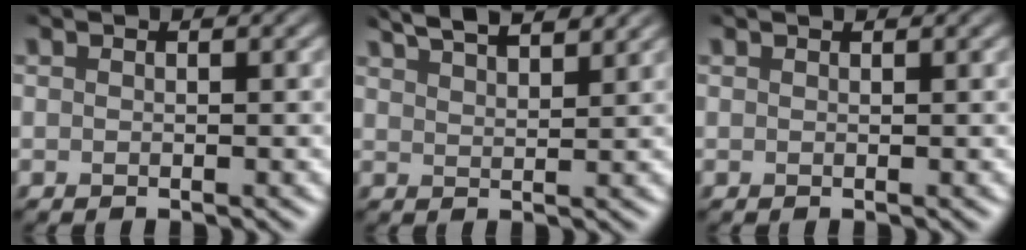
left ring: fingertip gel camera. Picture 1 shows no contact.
{"total": 6.6, "force": [5.1, 2.0, 3.7], "torque": [-0.034, 0.030, 0.051]}
{"total": 0.6, "force": [0.6, 0.0, 0.1], "torque": [-0.004, 0.000, 0.008]}